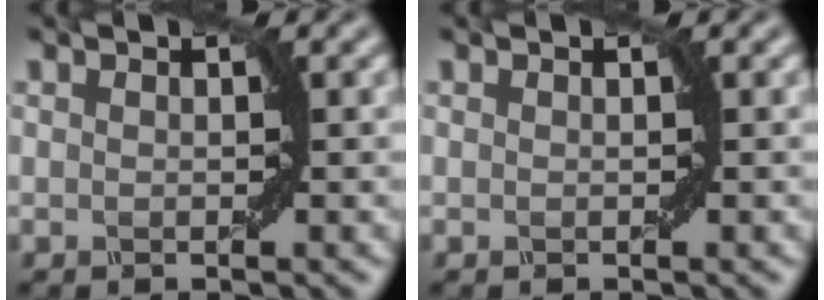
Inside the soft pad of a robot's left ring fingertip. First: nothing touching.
{"total": 0.0}